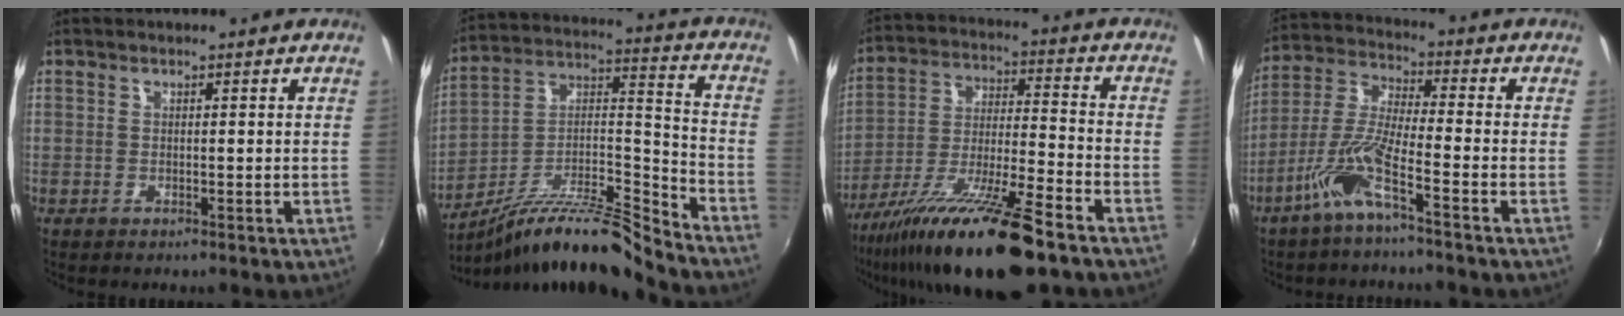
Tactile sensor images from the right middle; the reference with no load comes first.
{"total": 15.4, "force": [-12.9, 0.4, 8.4], "torque": [-0.142, 0.013, -0.238]}
{"total": 19.4, "force": [-13.7, 1.9, 13.5], "torque": [-0.254, -0.034, -0.242]}
{"total": 8.9, "force": [-5.1, 0.7, 7.3], "torque": [-0.163, 0.000, -0.100]}